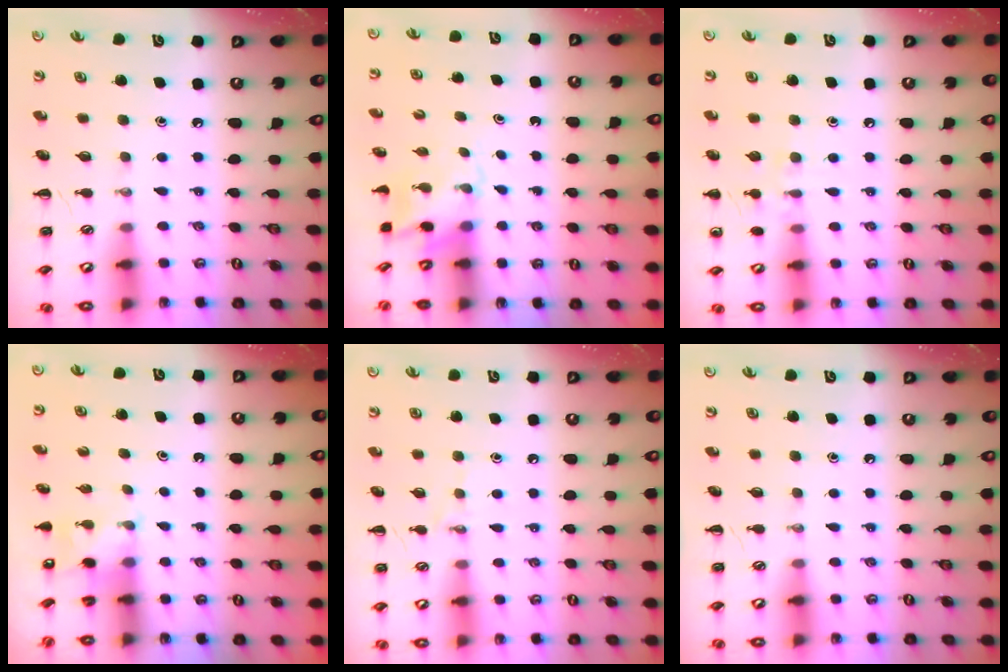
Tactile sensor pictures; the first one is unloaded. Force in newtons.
{"total": 2.5, "press": 2.3, "slide": 1.0}
{"total": 7.4, "press": 7.1, "slide": 2.0}
{"total": 3.6, "press": 3.5, "slide": 0.9}
{"total": 5.0, "press": 4.8, "slide": 1.4}
{"total": 0.0}